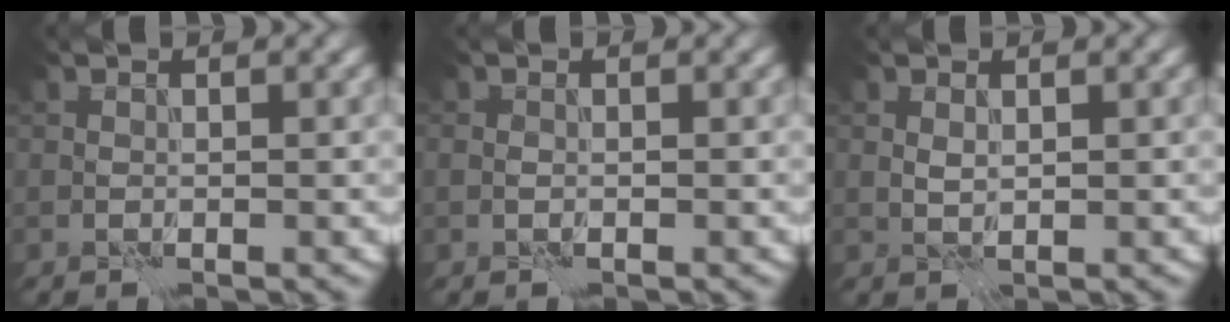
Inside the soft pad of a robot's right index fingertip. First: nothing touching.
{"total": 0.0}
{"total": 0.6, "force": [0.6, 0.0, 0.2], "torque": [-0.005, 0.000, 0.013]}